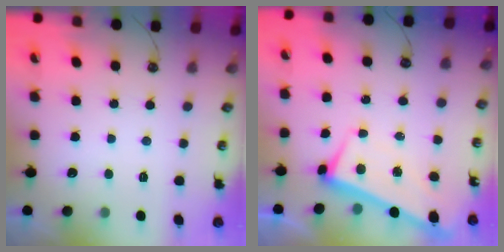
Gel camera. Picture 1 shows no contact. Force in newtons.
{"total": 1.6, "press": 0.6, "slide": 1.5}